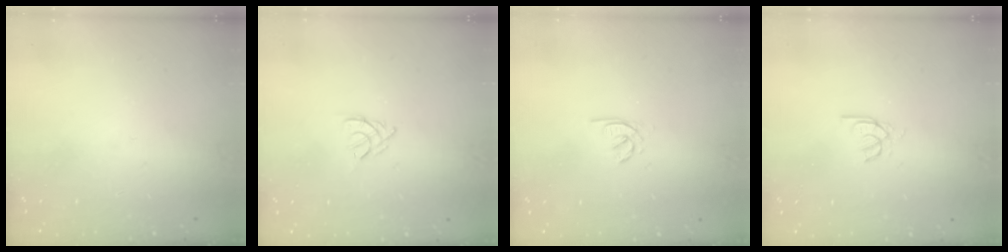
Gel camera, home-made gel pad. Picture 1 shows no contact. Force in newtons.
{"total": 3.6, "press": 3.5, "slide": 0.7}
{"total": 1.7, "press": 1.6, "slide": 0.4}
{"total": 3.4, "press": 3.4, "slide": 0.1}